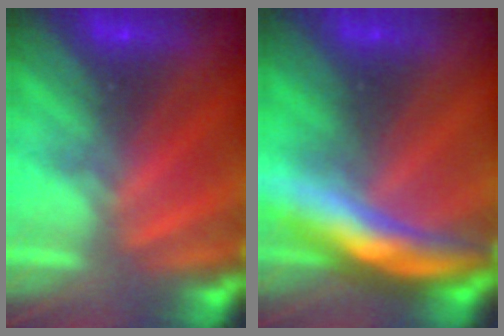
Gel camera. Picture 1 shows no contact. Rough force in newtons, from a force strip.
{"total": 6.9}